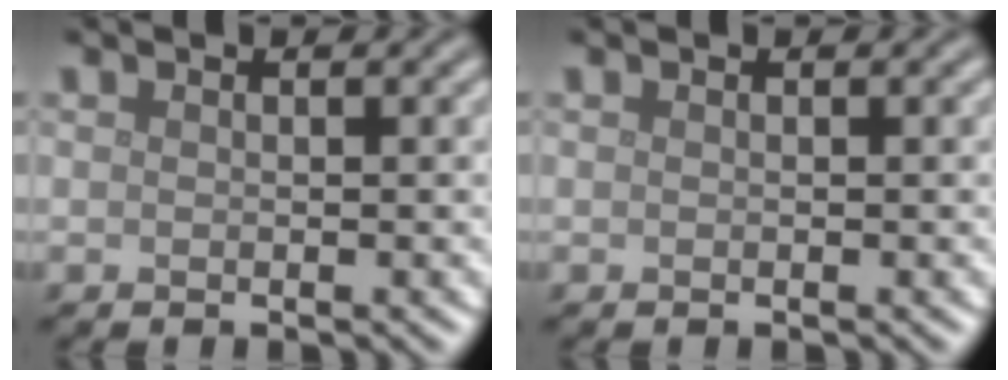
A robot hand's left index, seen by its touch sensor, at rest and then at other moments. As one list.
[{"total": 0.0}]